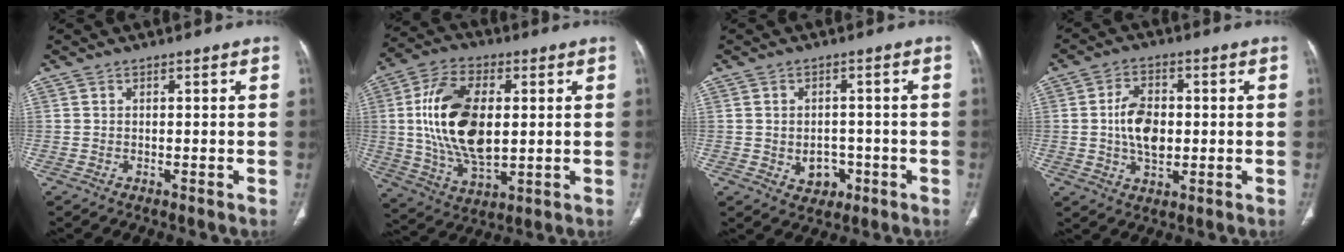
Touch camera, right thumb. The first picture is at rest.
{"total": 18.5, "force": [1.9, 10.1, 15.3], "torque": [-0.287, -0.005, 0.040]}
{"total": 5.1, "force": [-1.5, 4.0, 2.7], "torque": [-0.017, 0.012, -0.010]}
{"total": 8.6, "force": [0.0, 5.4, 6.6], "torque": [-0.107, 0.004, 0.000]}